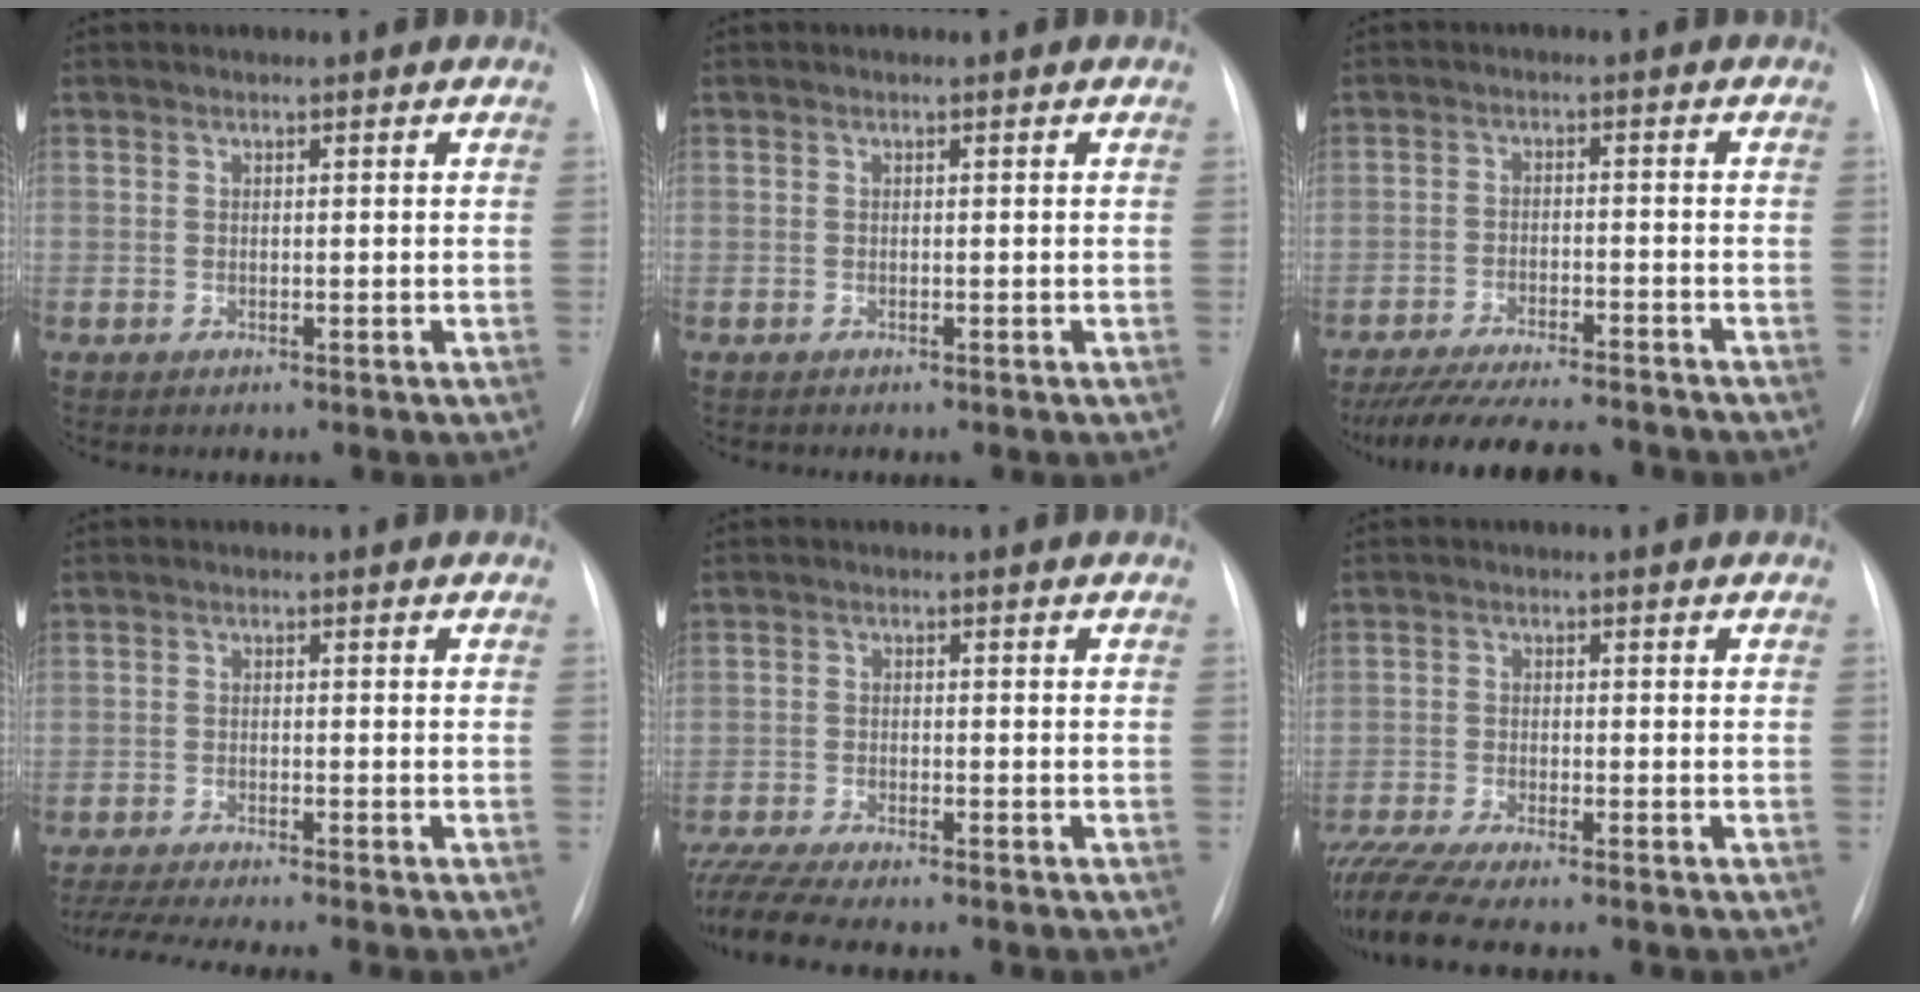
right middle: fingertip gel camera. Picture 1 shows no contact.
{"total": 0.0}
{"total": 15.5, "force": [-13.9, 2.0, 6.4], "torque": [-0.120, -0.021, -0.203]}
{"total": 10.3, "force": [-9.0, -0.7, 5.0], "torque": [-0.070, -0.016, -0.140]}
{"total": 9.6, "force": [-8.5, 0.9, 4.5], "torque": [-0.077, -0.013, -0.135]}
{"total": 7.8, "force": [-6.7, -0.1, 3.9], "torque": [-0.065, -0.018, -0.112]}